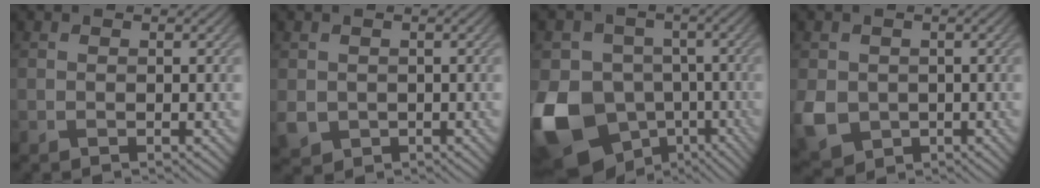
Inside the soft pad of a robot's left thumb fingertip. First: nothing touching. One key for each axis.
{"total": 2.7, "fx": -0.2, "fy": 2.6, "fz": 0.9, "tx": -0.036, "ty": -0.015, "tz": -0.002}
{"total": 15.3, "fx": -5.6, "fy": 12.3, "fz": 7.0, "tx": -0.195, "ty": -0.026, "tz": -0.104}
{"total": 5.5, "fx": -0.8, "fy": 4.8, "fz": 2.5, "tx": -0.077, "ty": -0.023, "tz": -0.019}